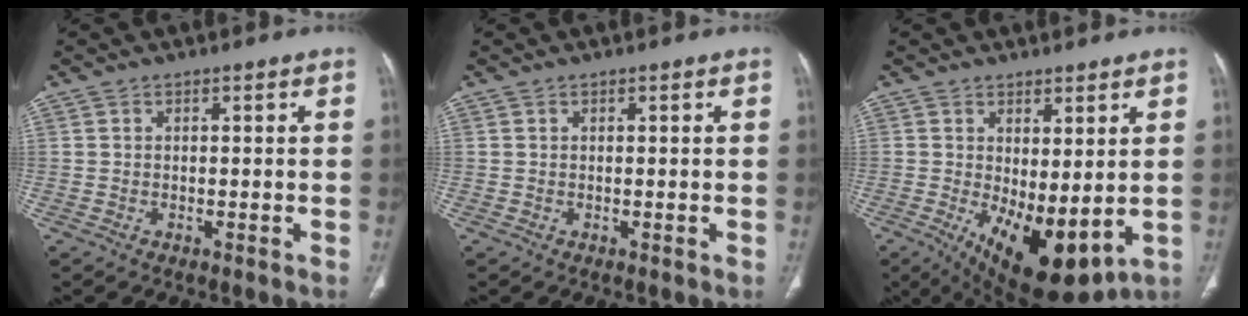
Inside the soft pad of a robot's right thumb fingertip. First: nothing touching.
{"total": 0.0}
{"total": 13.2, "force": [-1.5, 5.8, 11.8], "torque": [-0.178, -0.025, 0.000]}